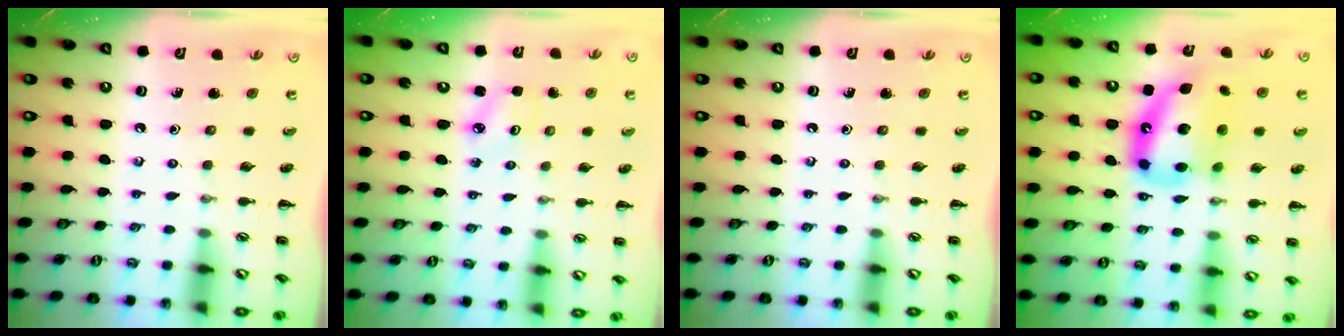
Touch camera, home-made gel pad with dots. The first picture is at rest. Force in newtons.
{"total": 2.5, "press": 2.4, "slide": 0.6}
{"total": 0.0}
{"total": 16.9, "press": 16.4, "slide": 4.3}